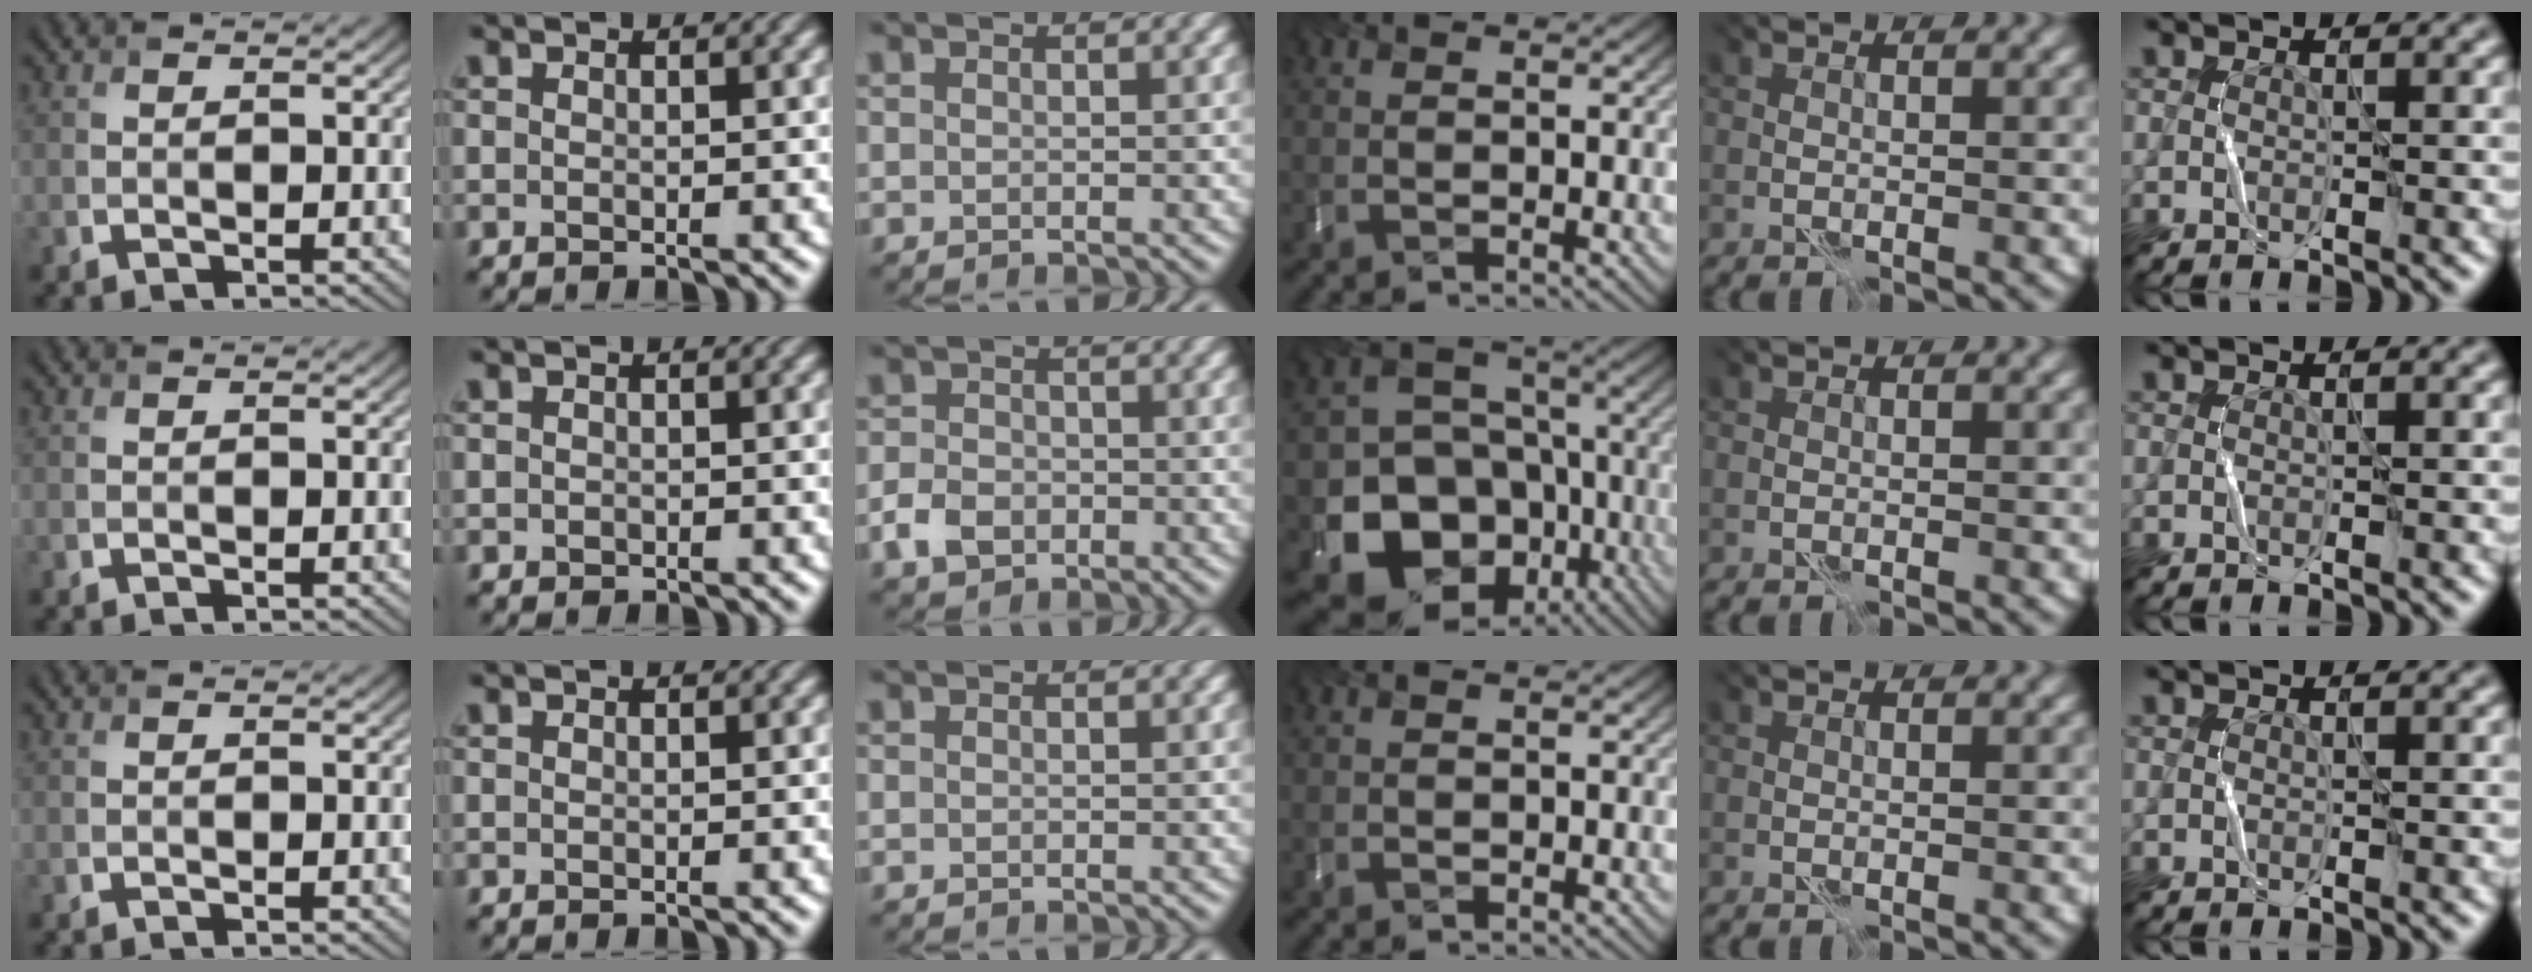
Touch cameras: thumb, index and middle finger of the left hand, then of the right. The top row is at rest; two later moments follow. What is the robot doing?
{"motion": "fold", "object": "bubble wrap"}